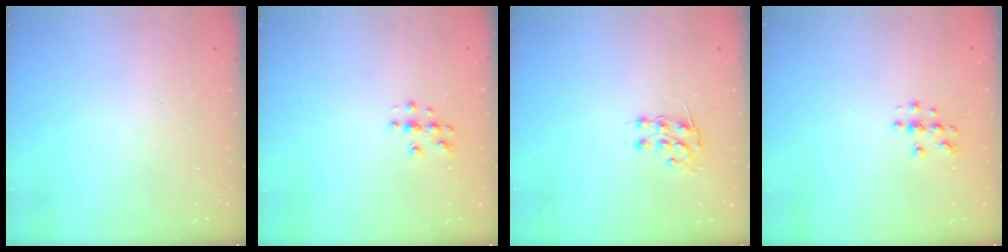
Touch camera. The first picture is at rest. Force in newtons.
{"total": 3.6, "press": 3.6, "slide": 0.5}
{"total": 6.4, "press": 6.4, "slide": 0.5}
{"total": 4.5, "press": 4.5, "slide": 0.5}